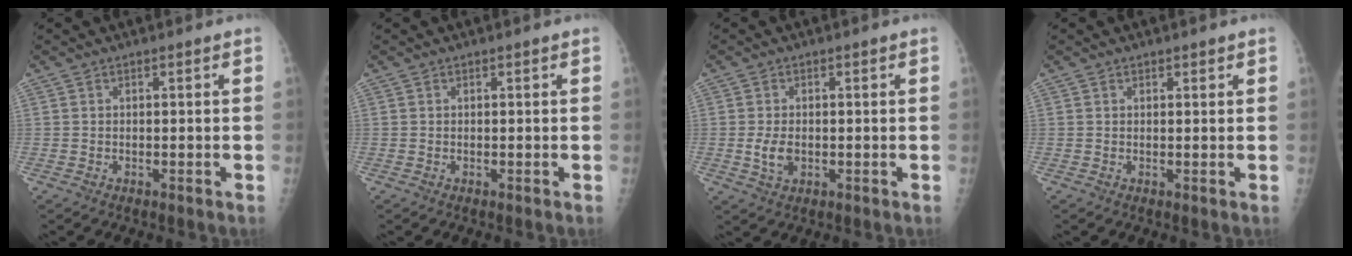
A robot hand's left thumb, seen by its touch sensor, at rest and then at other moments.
{"total": 0.0}
{"total": 3.6, "force": [-0.4, 2.4, 2.7], "torque": [-0.048, -0.004, -0.004]}
{"total": 0.7, "force": [0.6, 0.4, 0.2], "torque": [0.005, -0.004, 0.006]}